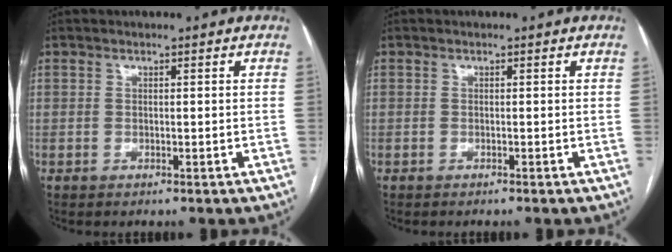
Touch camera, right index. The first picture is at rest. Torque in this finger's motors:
{"motor_torque": [-0.10, -0.04, -0.01, 0.00]}